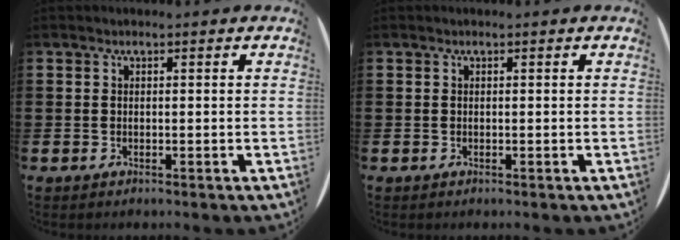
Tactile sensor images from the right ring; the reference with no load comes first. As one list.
[{"total": 0.0}]